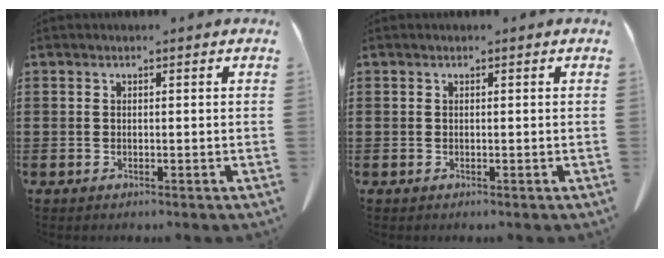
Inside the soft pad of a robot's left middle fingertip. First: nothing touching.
{"total": 0.0}